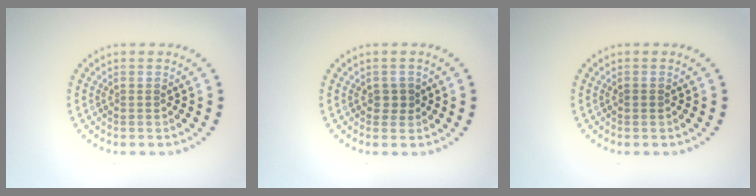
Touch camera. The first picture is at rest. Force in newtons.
{"total": 1.2, "press": 1.1, "slide": 0.4}
{"total": 0.6, "press": 0.6, "slide": 0.1}